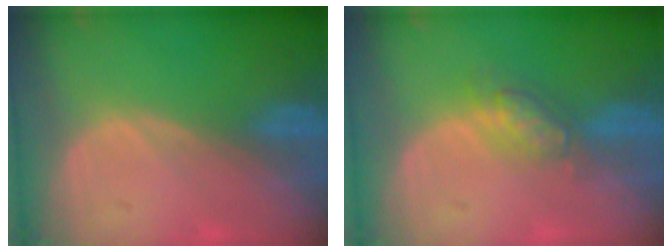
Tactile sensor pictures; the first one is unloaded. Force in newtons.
{"total": 4.6, "press": 4.1, "slide": 2.2}